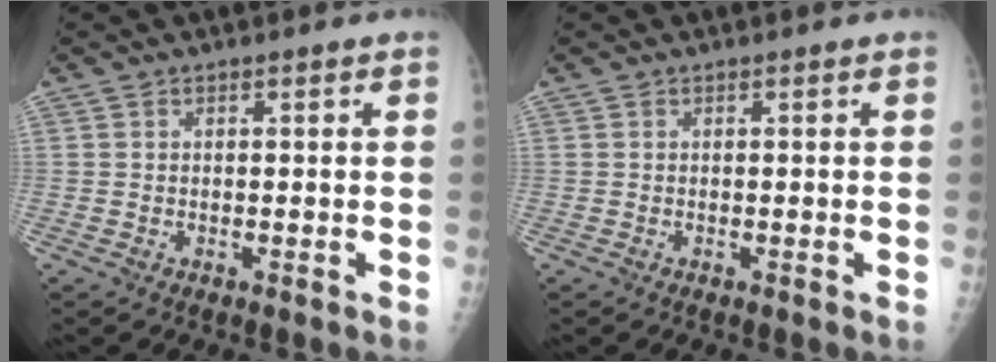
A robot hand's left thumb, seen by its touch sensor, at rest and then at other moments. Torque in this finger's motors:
{"motor_torque": [0.25, 0.15, 0.00, 0.00, 0.01]}